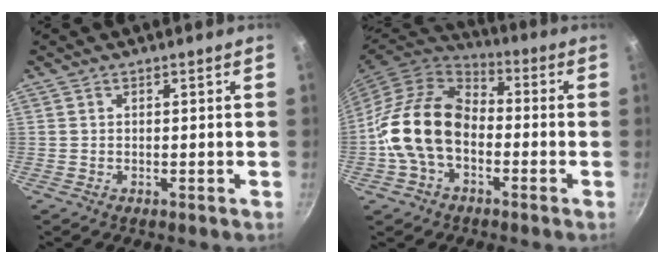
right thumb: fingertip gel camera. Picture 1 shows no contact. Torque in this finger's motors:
{"motor_torque": [2.29, 2.72, 1.41, -1.36, 0.21]}